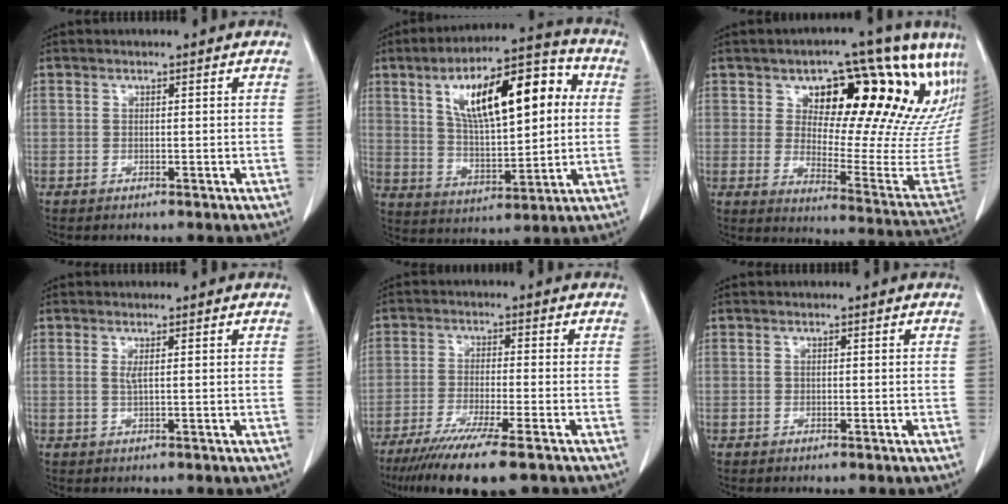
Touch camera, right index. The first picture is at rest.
{"total": 18.3, "force": [5.2, 6.1, 16.5], "torque": [-0.263, 0.034, 0.085]}
{"total": 25.0, "force": [15.8, 8.2, 17.5], "torque": [-0.213, 0.000, 0.204]}
{"total": 1.0, "force": [0.4, -0.1, 1.0], "torque": [-0.026, -0.003, 0.008]}
{"total": 11.4, "force": [-8.1, 0.7, 8.0], "torque": [-0.130, -0.029, -0.129]}
{"total": 0.0}